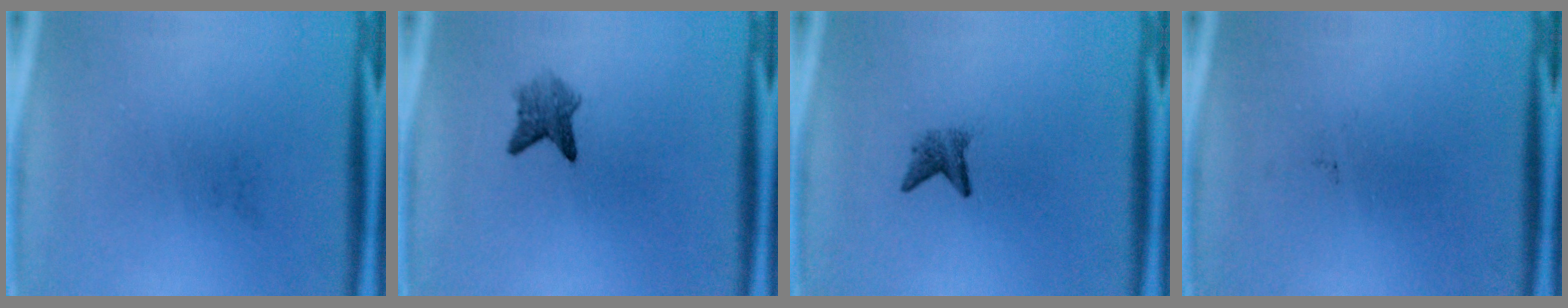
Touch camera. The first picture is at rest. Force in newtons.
{"total": 2.9}
{"total": 2.0}
{"total": 0.0}